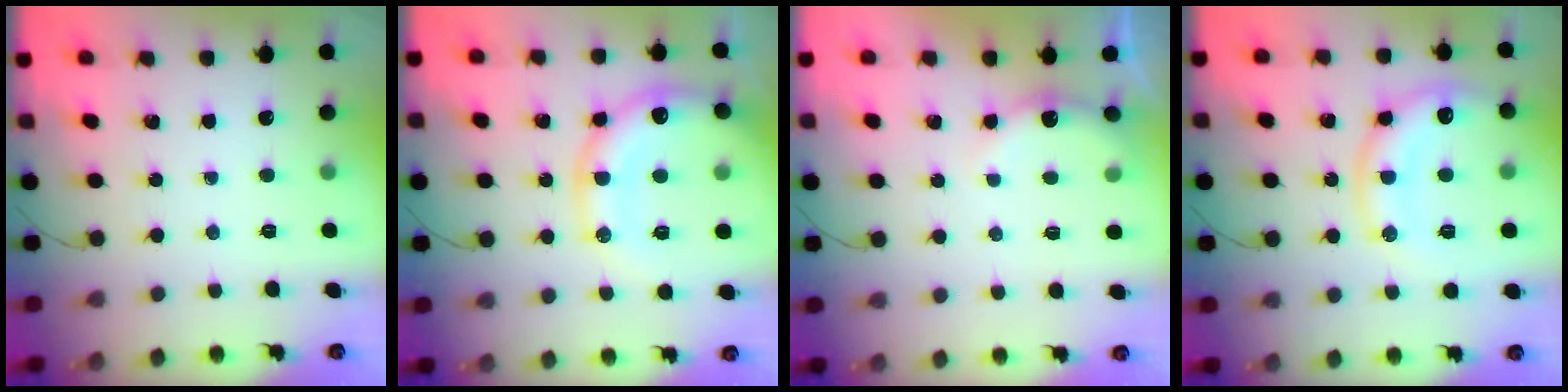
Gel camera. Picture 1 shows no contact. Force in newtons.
{"total": 19.8, "press": 19.5, "slide": 3.2}
{"total": 6.2, "press": 6.1, "slide": 1.2}
{"total": 13.6, "press": 13.5, "slide": 1.5}